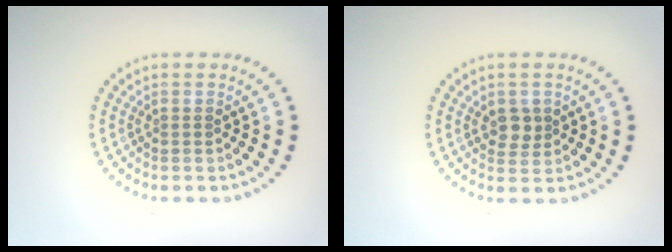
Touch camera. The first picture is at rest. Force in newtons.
{"total": 1.9, "press": 1.7, "slide": 0.7}